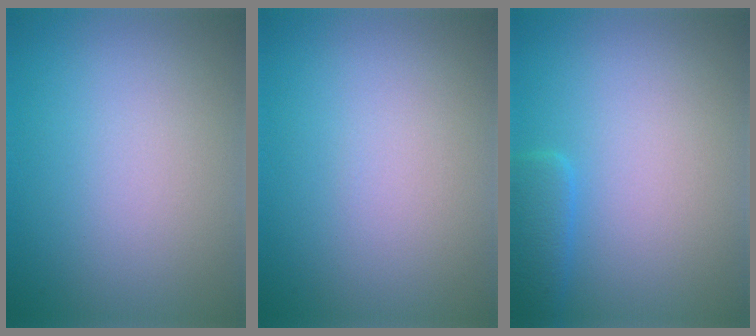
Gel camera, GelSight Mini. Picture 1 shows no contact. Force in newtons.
{"total": 0.0}
{"total": 2.0, "press": 2.0, "slide": 0.1}